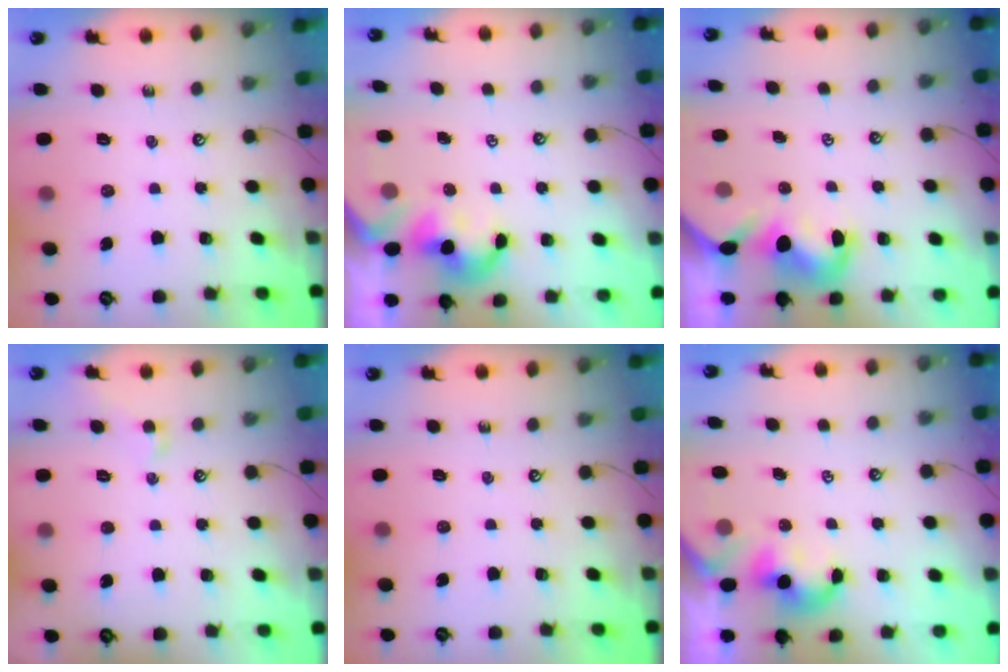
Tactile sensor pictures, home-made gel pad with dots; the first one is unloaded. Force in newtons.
{"total": 2.0, "press": 2.0, "slide": 0.3}
{"total": 1.4, "press": 1.1, "slide": 0.9}
{"total": 0.5, "press": 0.2, "slide": 0.5}
{"total": 0.0}
{"total": 0.0}